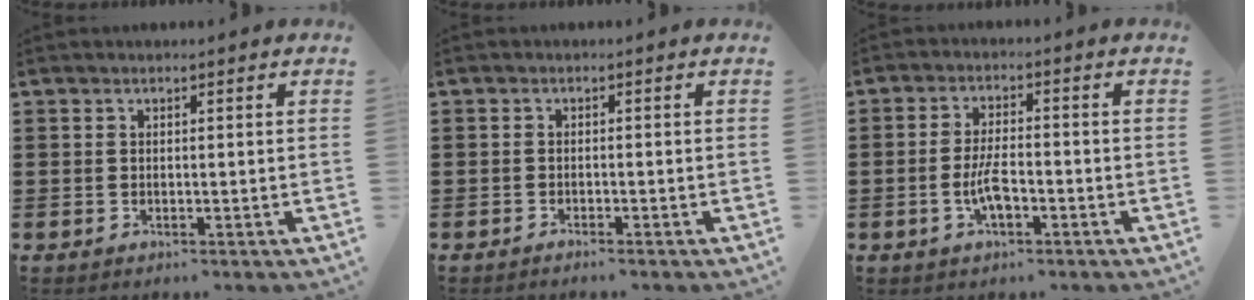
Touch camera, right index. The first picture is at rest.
{"total": 0.9, "force": [-0.9, -0.1, 0.2], "torque": [-0.006, -0.001, -0.018]}
{"total": 5.1, "force": [-1.6, 1.8, 4.5], "torque": [-0.097, 0.001, -0.033]}